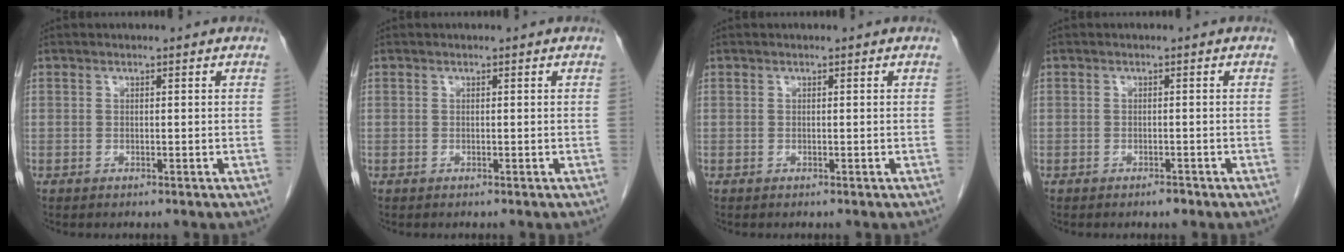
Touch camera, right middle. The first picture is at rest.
{"total": 0.0}
{"total": 0.0}
{"total": 1.0, "force": [-0.8, 0.3, 0.5], "torque": [-0.007, 0.000, -0.010]}